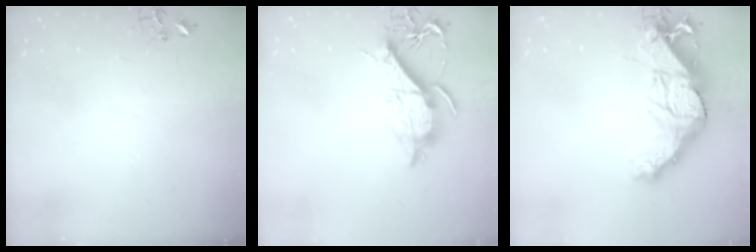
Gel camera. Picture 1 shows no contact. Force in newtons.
{"total": 10.6, "press": 10.5, "slide": 1.2}
{"total": 19.8, "press": 19.7, "slide": 1.9}